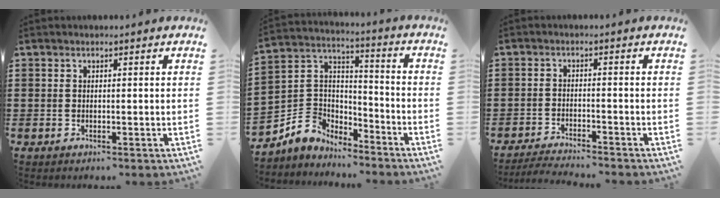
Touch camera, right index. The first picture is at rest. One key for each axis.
{"total": 5.9, "fx": -3.8, "fy": 4.5, "fz": 0.1, "tx": -0.036, "ty": 0.009, "tz": -0.080}
{"total": 2.9, "fx": -2.9, "fy": -0.1, "fz": 0.3, "tx": -0.007, "ty": 0.000, "tz": -0.060}